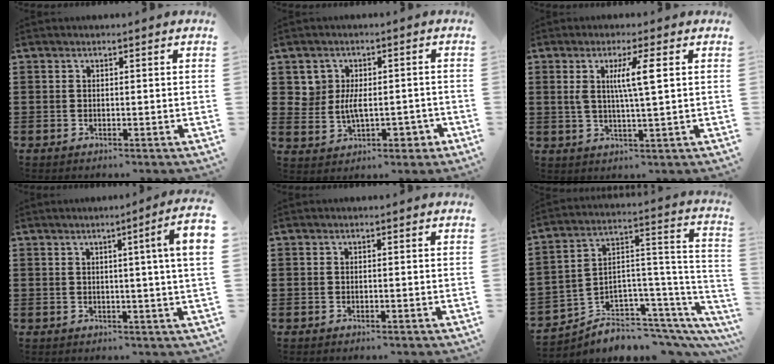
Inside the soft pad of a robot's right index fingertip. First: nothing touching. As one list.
[{"total": 4.9, "force": [0.0, 3.8, 3.2], "torque": [-0.071, 0.010, 0.000]}, {"total": 5.8, "force": [1.4, 0.4, 5.6], "torque": [-0.110, -0.001, 0.018]}, {"total": 4.9, "force": [1.0, -0.8, 4.7], "torque": [-0.079, -0.012, 0.011]}, {"total": 0.0}, {"total": 3.9, "force": [-2.5, 2.8, 0.8], "torque": [-0.023, -0.021, -0.045]}]